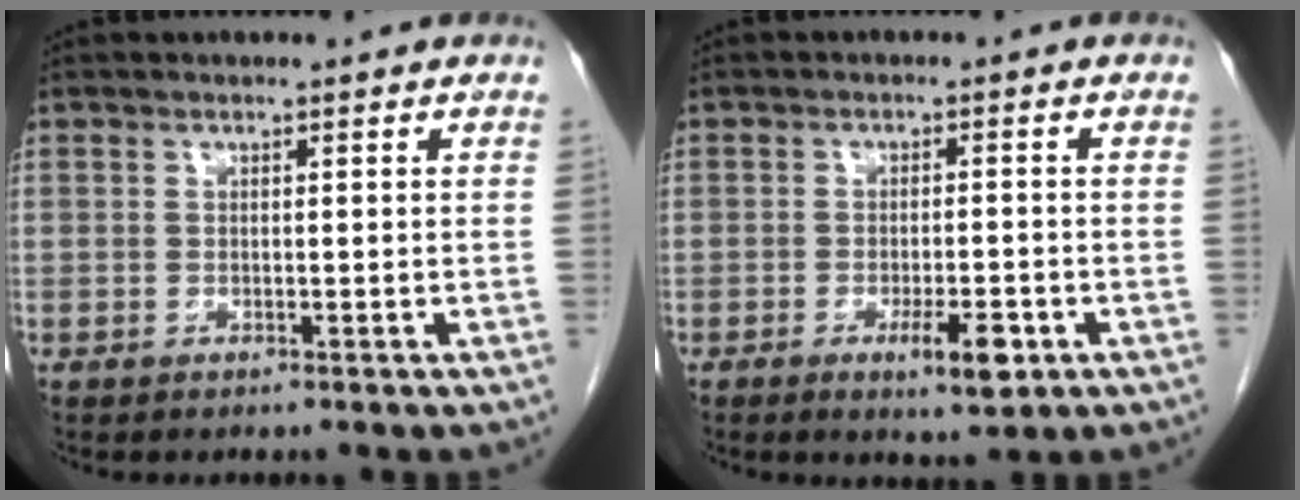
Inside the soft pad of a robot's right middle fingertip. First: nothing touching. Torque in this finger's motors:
{"motor_torque": [1.34, -0.80, 0.54, 0.13]}